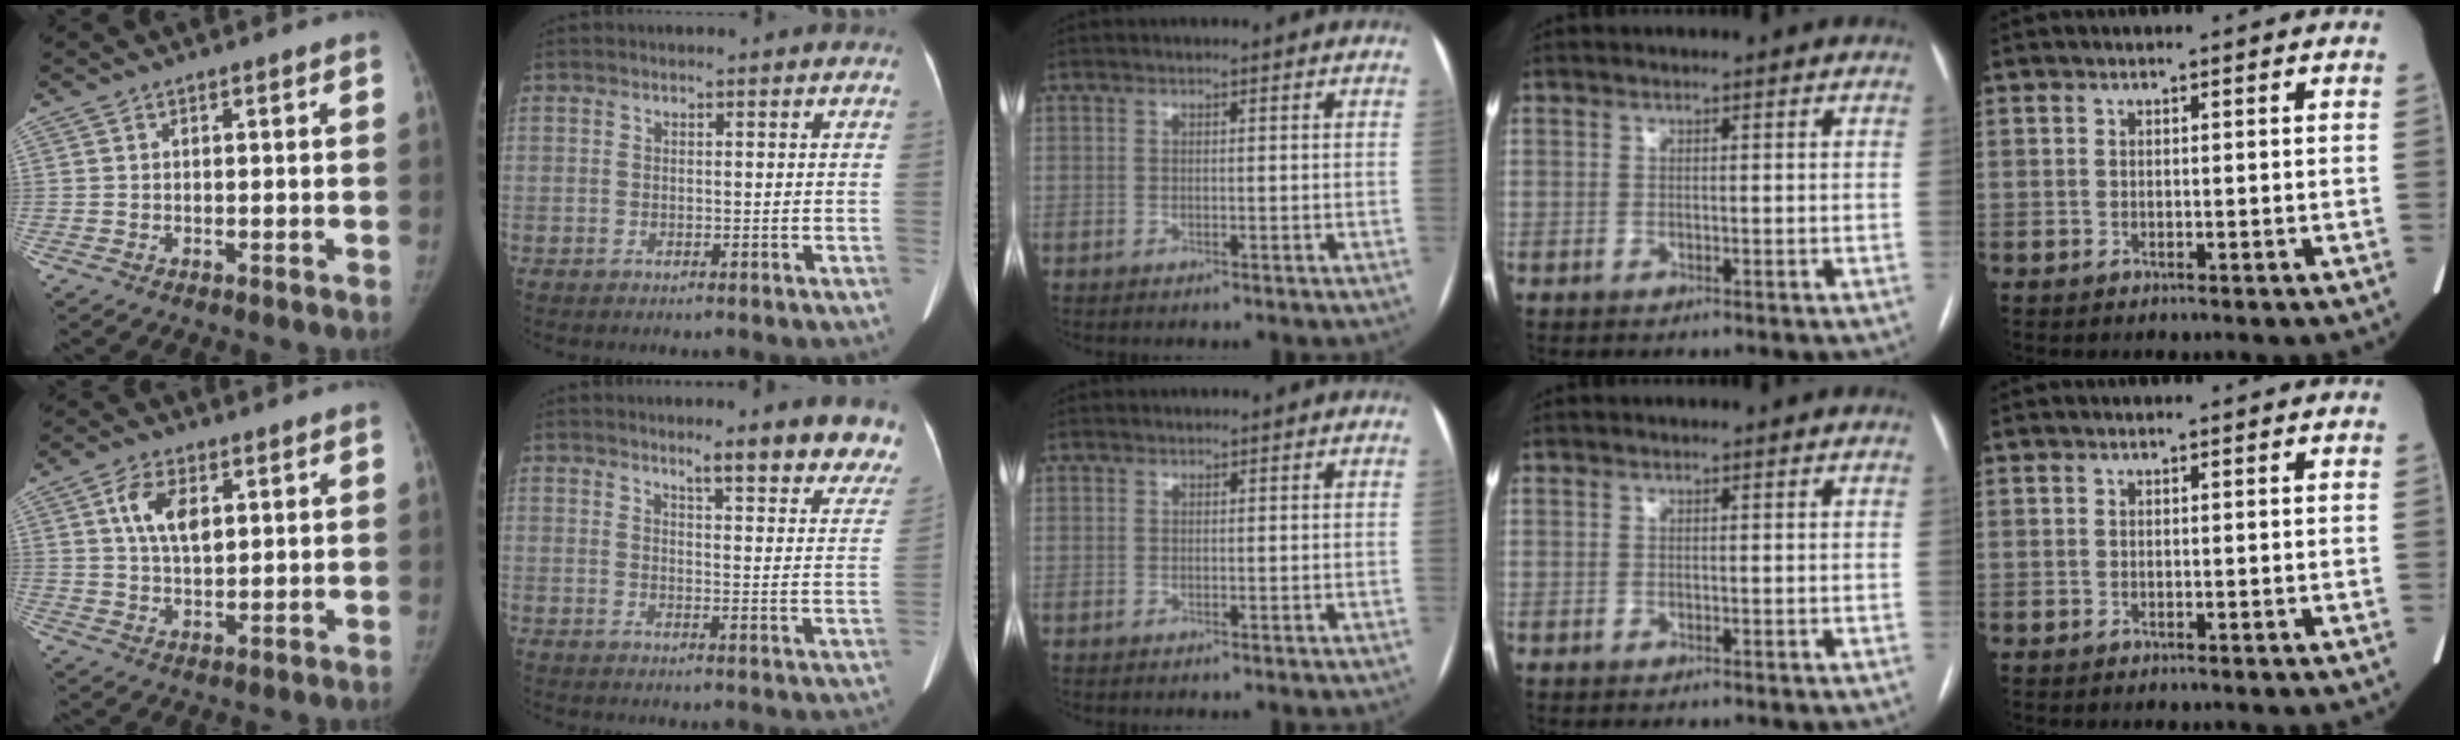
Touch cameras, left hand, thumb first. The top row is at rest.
{"thumb": {"total": 7.4, "force": [2.6, 4.0, 5.8], "torque": [-0.098, -0.008, 0.048]}, "index": {"total": 12.1, "force": [10.7, 1.3, 5.4], "torque": [-0.030, -0.051, 0.104]}, "middle": {"total": 1.7, "force": [-0.2, -1.1, -1.2], "torque": [0.024, -0.006, -0.003]}}